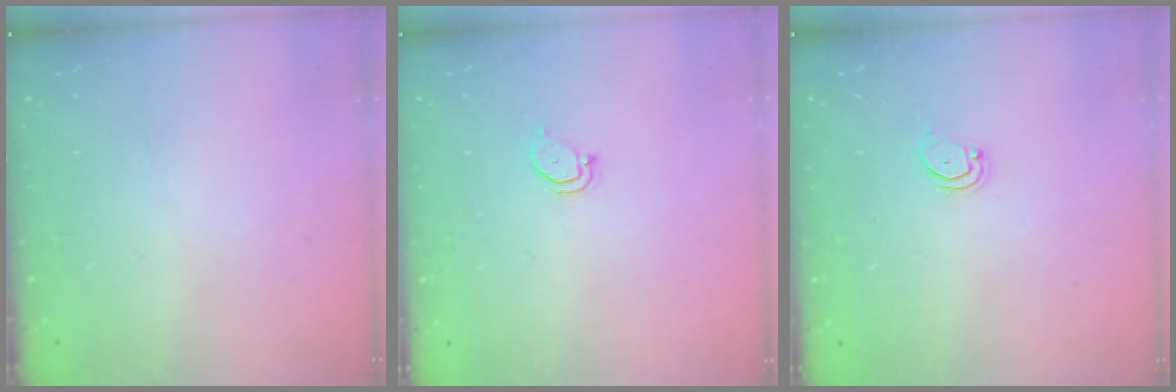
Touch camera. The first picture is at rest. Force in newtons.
{"total": 2.5, "press": 2.5, "slide": 0.3}
{"total": 1.8, "press": 1.7, "slide": 0.2}